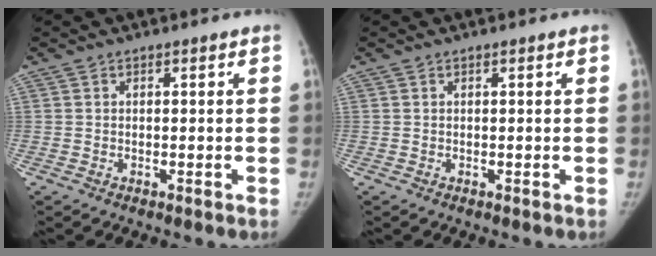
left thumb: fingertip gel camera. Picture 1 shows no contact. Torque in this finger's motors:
{"motor_torque": [0.13, -0.20, 0.14, -0.19, 0.03]}